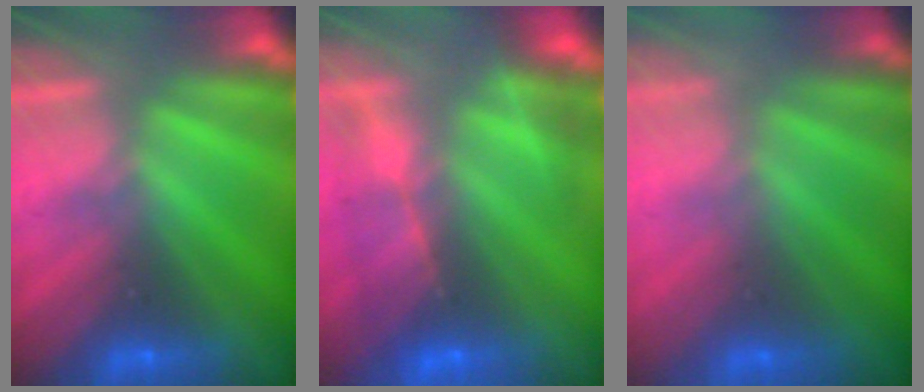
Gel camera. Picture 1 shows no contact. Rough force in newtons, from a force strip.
{"total": 7.9}
{"total": 2.9}